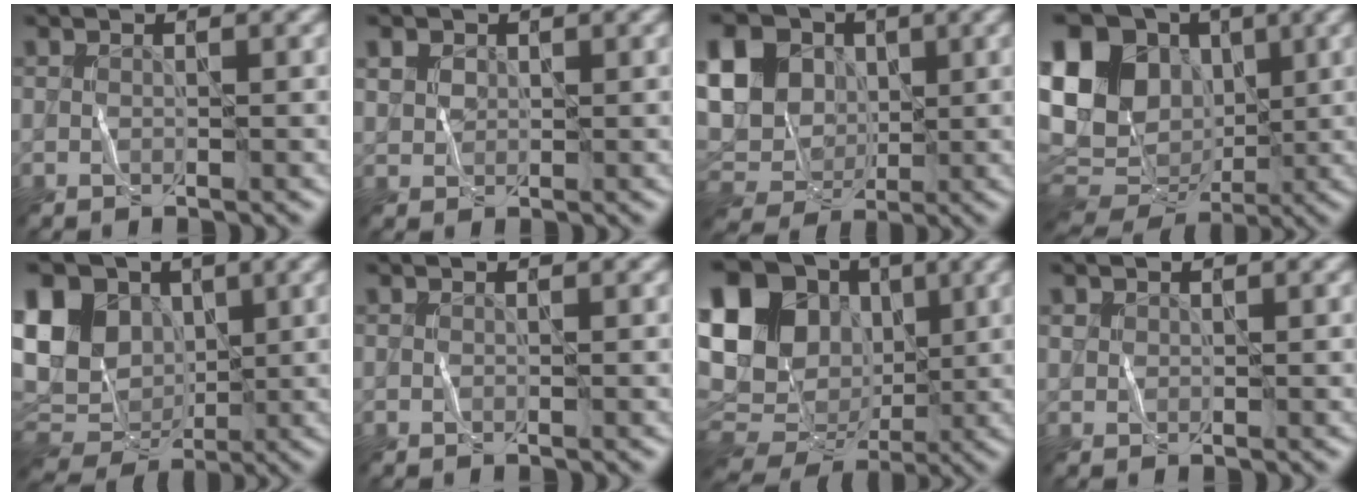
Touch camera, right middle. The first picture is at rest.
{"total": 1.6, "force": [1.0, 1.3, 0.2], "torque": [-0.019, 0.007, 0.017]}
{"total": 11.2, "force": [2.6, 9.0, 6.1], "torque": [-0.141, 0.025, 0.040]}
{"total": 17.1, "force": [2.6, 13.4, 10.3], "torque": [-0.229, 0.037, 0.042]}
{"total": 14.5, "force": [3.2, 11.4, 8.4], "torque": [-0.197, 0.034, 0.049]}
{"total": 0.0}
{"total": 18.3, "force": [2.8, 15.3, 9.7], "torque": [-0.213, 0.032, 0.035]}
{"total": 0.5, "force": [0.3, 0.3, -0.3], "torque": [0.005, 0.002, 0.006]}